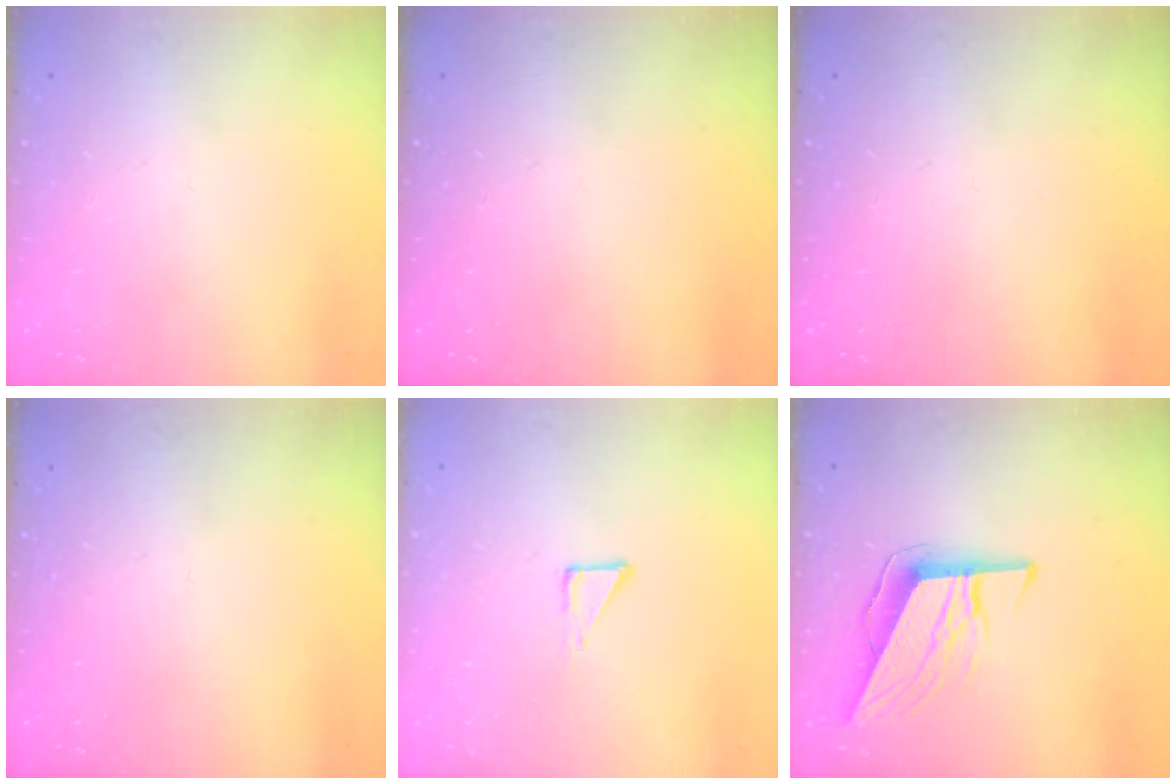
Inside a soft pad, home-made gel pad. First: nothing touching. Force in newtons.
{"total": 0.0}
{"total": 0.0}
{"total": 0.0}
{"total": 3.6, "press": 3.6, "slide": 0.2}
{"total": 10.7, "press": 10.2, "slide": 3.3}